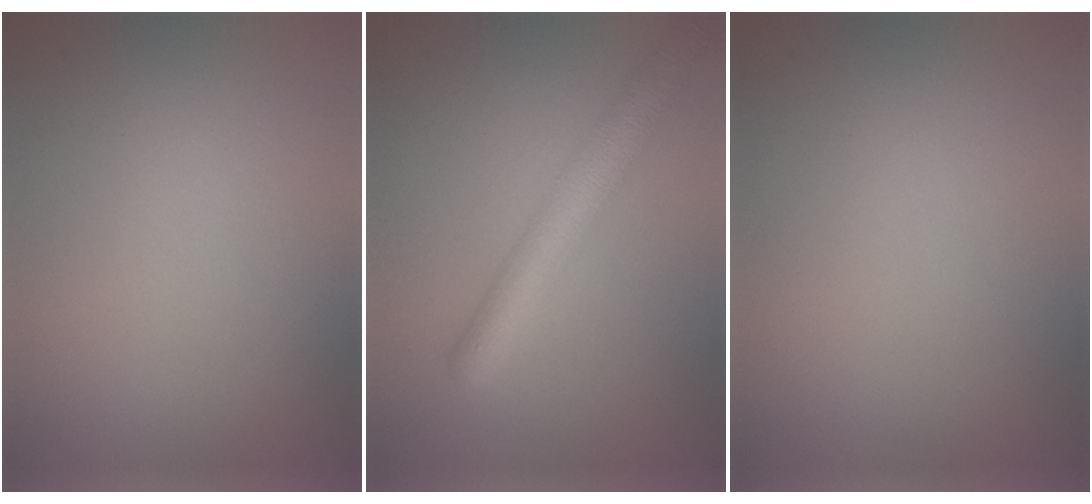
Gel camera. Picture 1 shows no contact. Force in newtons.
{"total": 4.9, "press": 4.9, "slide": 0.2}
{"total": 0.0}